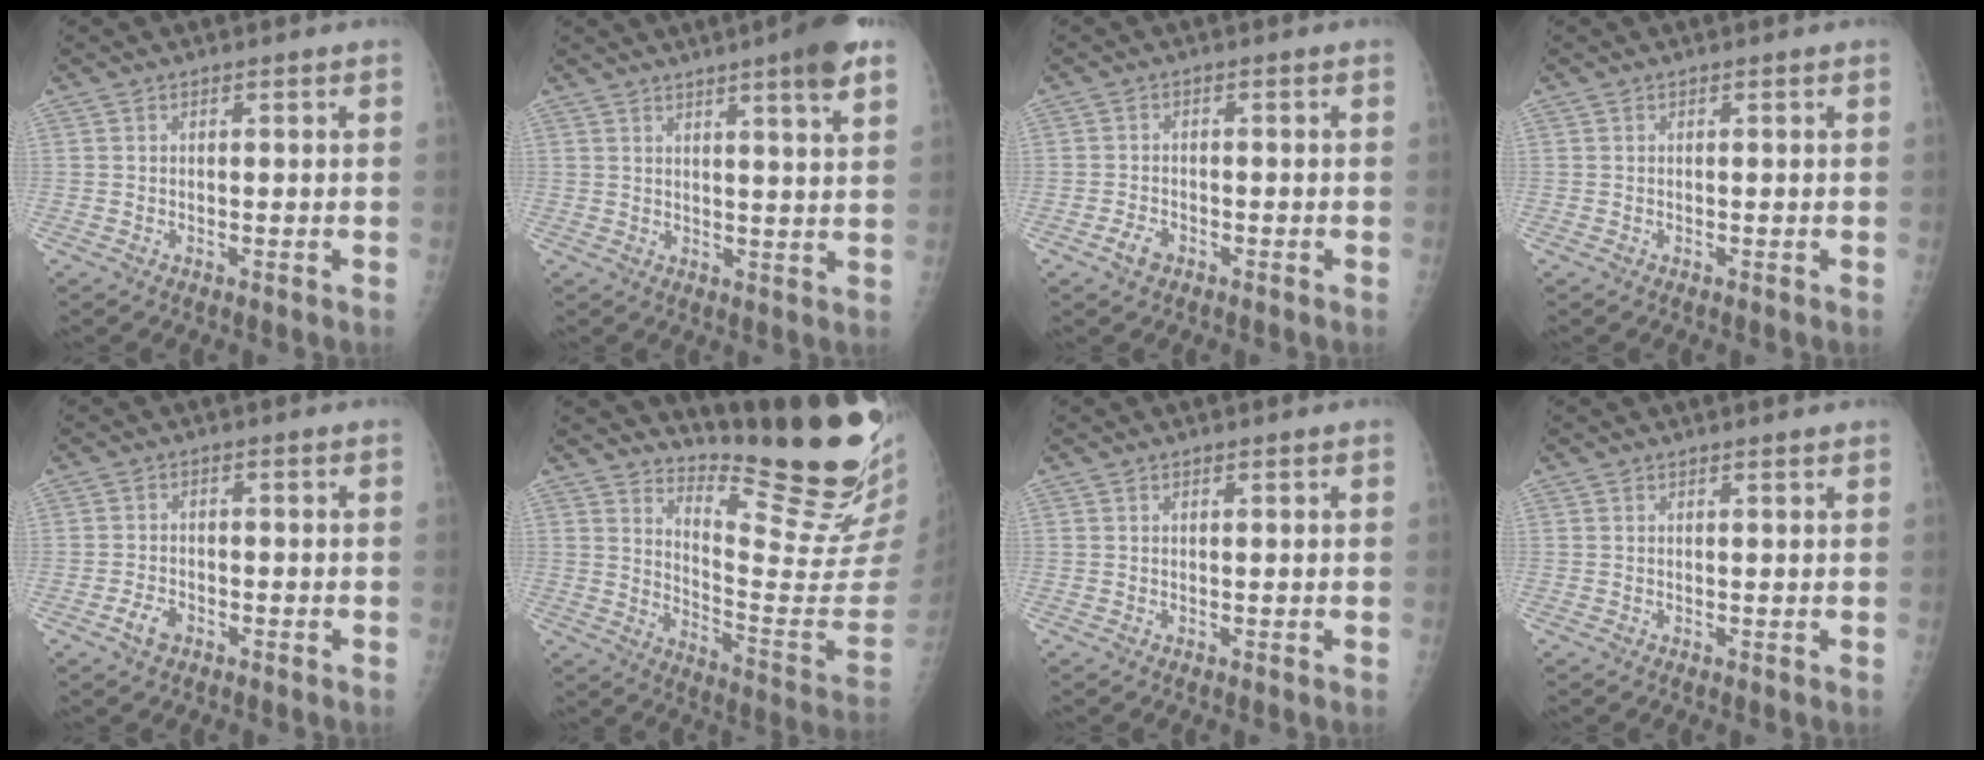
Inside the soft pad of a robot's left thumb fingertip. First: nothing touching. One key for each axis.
{"total": 8.5, "fx": 5.3, "fy": 0.3, "fz": 6.6, "tx": -0.080, "ty": -0.022, "tz": 0.064}
{"total": 2.5, "fx": -1.4, "fy": 1.5, "fz": 1.4, "tx": -0.024, "ty": 0.006, "tz": -0.024}
{"total": 0.0}
{"total": 3.0, "fx": -1.6, "fy": 1.9, "fz": 1.7, "tx": -0.030, "ty": 0.008, "tz": -0.027}
{"total": 21.5, "fx": 19.0, "fy": 1.8, "fz": 9.9, "tx": -0.120, "ty": -0.195, "tz": 0.262}
{"total": 0.5, "fx": 0.4, "fy": 0.2, "fz": 0.3, "tx": -0.007, "ty": -0.002, "tz": 0.006}
{"total": 0.8, "fx": 0.7, "fy": 0.0, "fz": 0.2, "tx": -0.002, "ty": -0.004, "tz": 0.012}